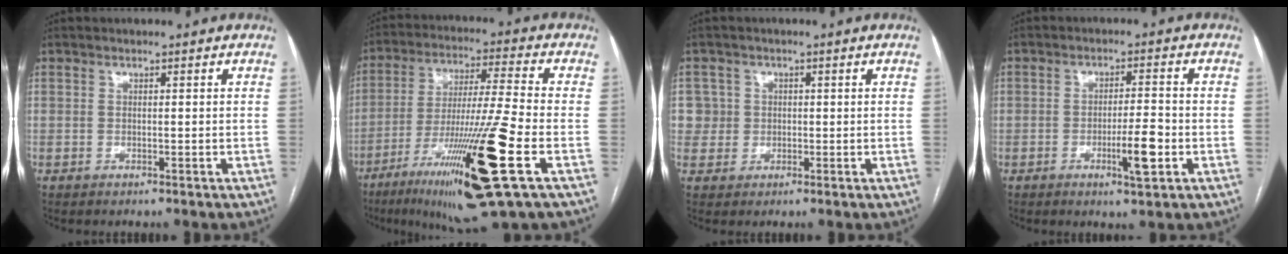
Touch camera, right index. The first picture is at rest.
{"total": 20.2, "force": [-8.5, -0.6, 18.3], "torque": [-0.329, -0.042, -0.150]}
{"total": 3.7, "force": [0.6, 3.6, -0.4], "torque": [0.026, 0.009, 0.012]}
{"total": 5.2, "force": [-1.7, 1.0, 4.8], "torque": [-0.078, -0.001, -0.023]}